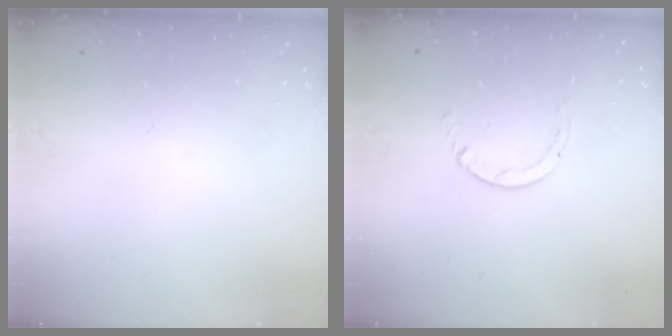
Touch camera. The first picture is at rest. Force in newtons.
{"total": 0.9, "press": 0.9, "slide": 0.1}